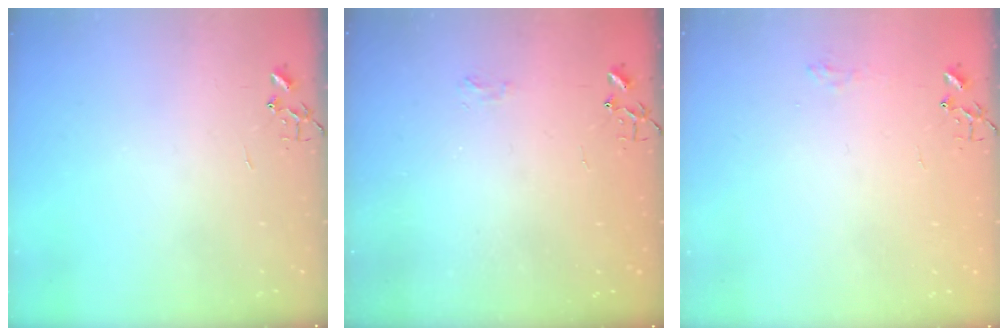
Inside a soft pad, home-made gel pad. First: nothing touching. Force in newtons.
{"total": 5.2, "press": 5.1, "slide": 0.7}
{"total": 7.3, "press": 7.3, "slide": 0.6}